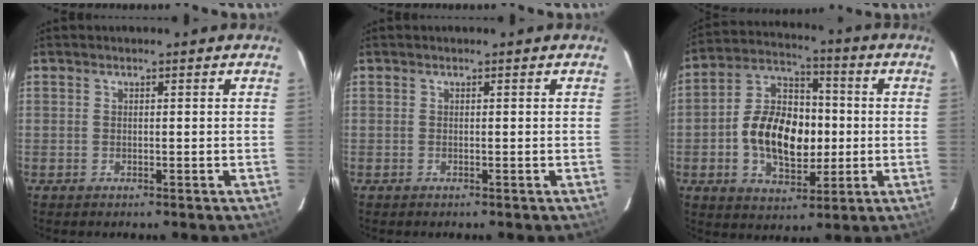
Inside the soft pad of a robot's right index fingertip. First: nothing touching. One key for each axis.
{"total": 0.0}
{"total": 15.1, "fx": -1.8, "fy": 9.7, "fz": 11.5, "tx": -0.221, "ty": 0.026, "tz": -0.026}